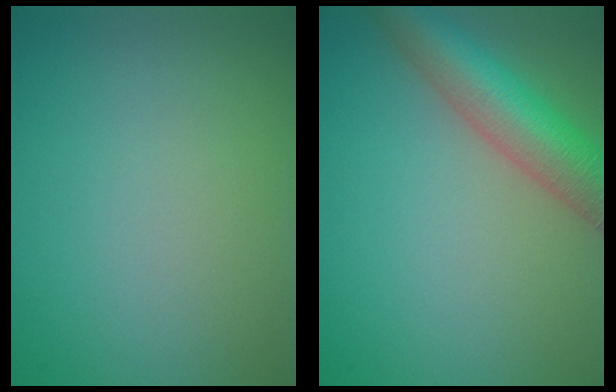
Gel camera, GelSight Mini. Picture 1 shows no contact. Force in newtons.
{"total": 6.8, "press": 6.8, "slide": 0.3}